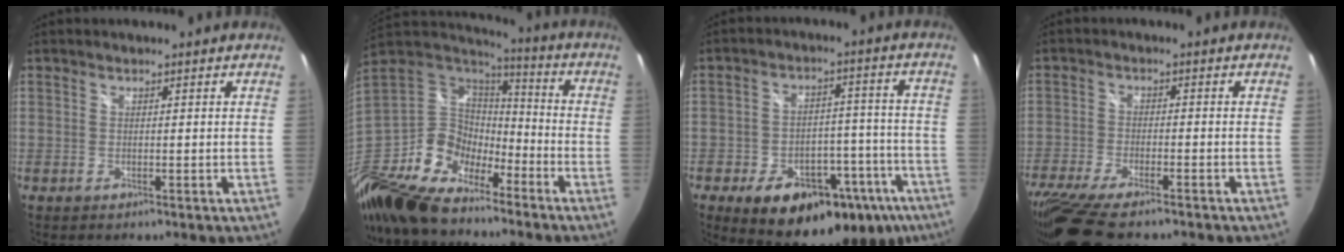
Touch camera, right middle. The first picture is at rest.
{"total": 21.8, "force": [-15.0, 11.6, 10.8], "torque": [-0.269, -0.013, -0.287]}
{"total": 24.0, "force": [-14.3, 13.0, 14.3], "torque": [-0.222, 0.010, -0.173]}
{"total": 15.0, "force": [-12.1, 3.5, 8.3], "torque": [-0.189, -0.055, -0.210]}